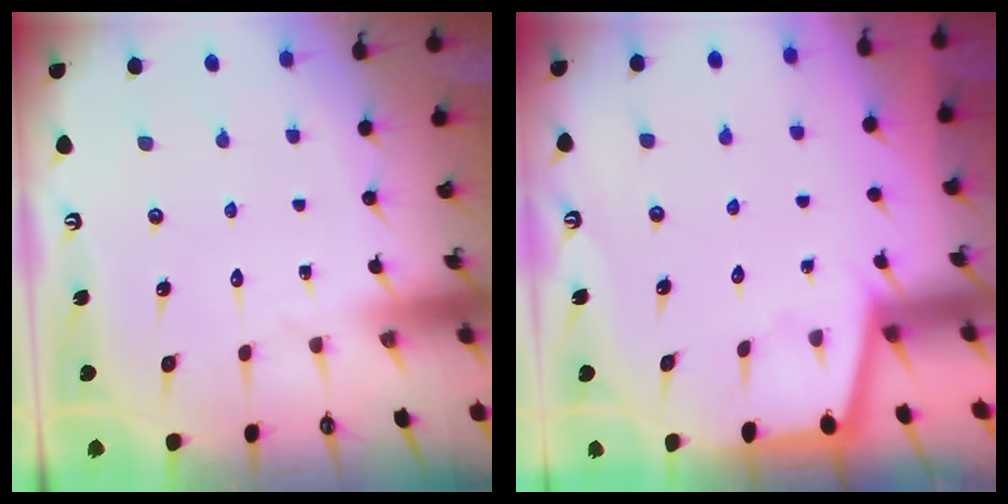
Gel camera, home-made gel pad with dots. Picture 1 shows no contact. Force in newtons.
{"total": 1.1, "press": 1.1, "slide": 0.1}